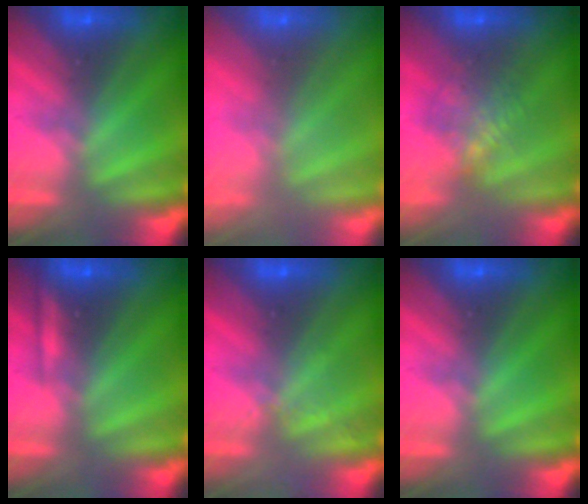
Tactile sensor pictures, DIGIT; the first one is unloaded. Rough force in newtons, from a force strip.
{"total": 7.6}
{"total": 4.9}
{"total": 2.3}
{"total": 2.0}
{"total": 0.0}